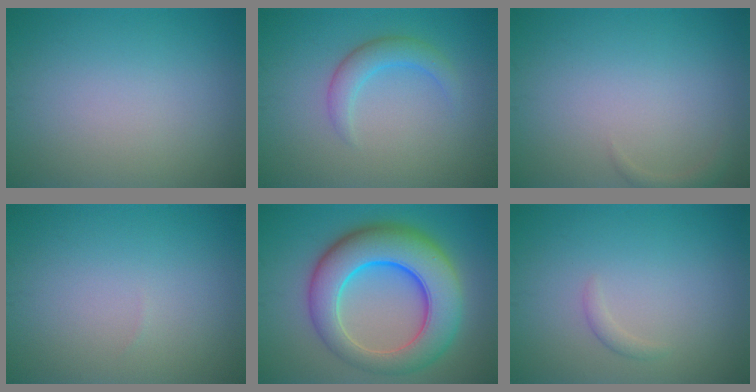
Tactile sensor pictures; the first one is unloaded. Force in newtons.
{"total": 2.6, "press": 2.6, "slide": 0.0}
{"total": 1.0, "press": 1.0, "slide": 0.1}
{"total": 0.0}
{"total": 10.6, "press": 10.6, "slide": 0.2}
{"total": 0.8, "press": 0.8, "slide": 0.0}